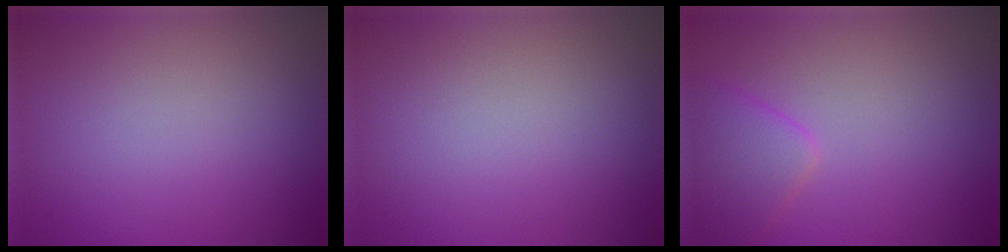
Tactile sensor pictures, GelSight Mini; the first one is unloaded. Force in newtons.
{"total": 0.0}
{"total": 2.7, "press": 2.7, "slide": 0.1}